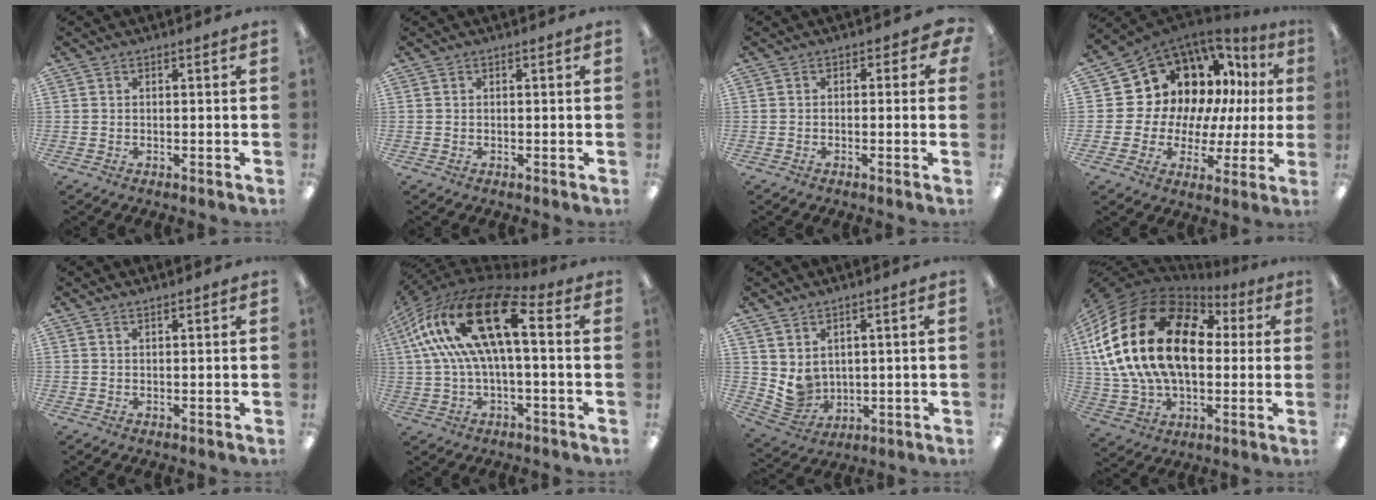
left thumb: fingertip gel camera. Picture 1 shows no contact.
{"total": 0.0}
{"total": 2.1, "force": [-0.8, 1.3, 1.5], "torque": [-0.018, 0.006, -0.018]}
{"total": 15.9, "force": [6.2, 13.1, 6.4], "torque": [-0.122, -0.046, 0.135]}
{"total": 0.9, "force": [0.9, 0.0, 0.2], "torque": [-0.005, -0.001, 0.017]}
{"total": 25.3, "force": [6.2, 11.2, 21.9], "torque": [-0.429, -0.008, 0.103]}
{"total": 5.8, "force": [3.1, 4.7, 1.5], "torque": [-0.045, -0.021, 0.066]}
{"total": 26.2, "force": [5.0, 17.2, 19.1], "torque": [-0.409, 0.001, 0.092]}